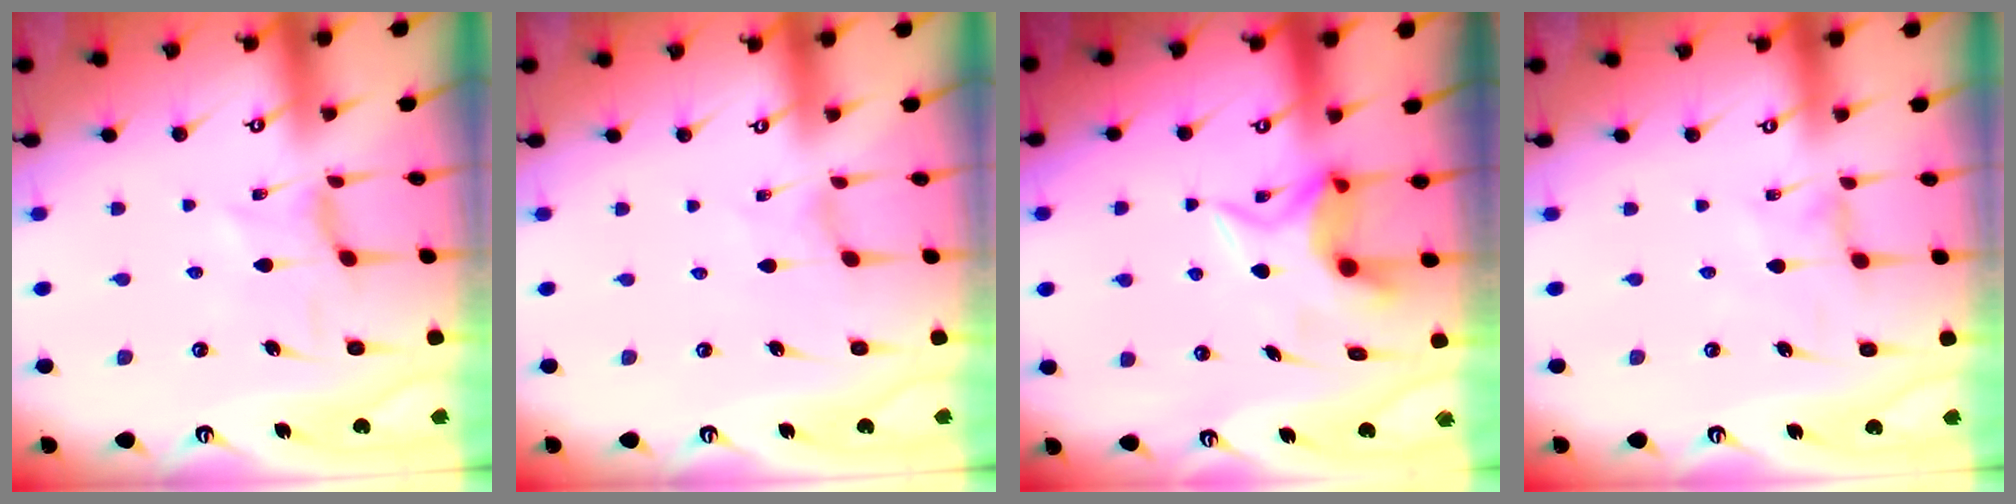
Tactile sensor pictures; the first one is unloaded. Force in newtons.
{"total": 0.0}
{"total": 6.6, "press": 6.6, "slide": 0.3}
{"total": 0.0}